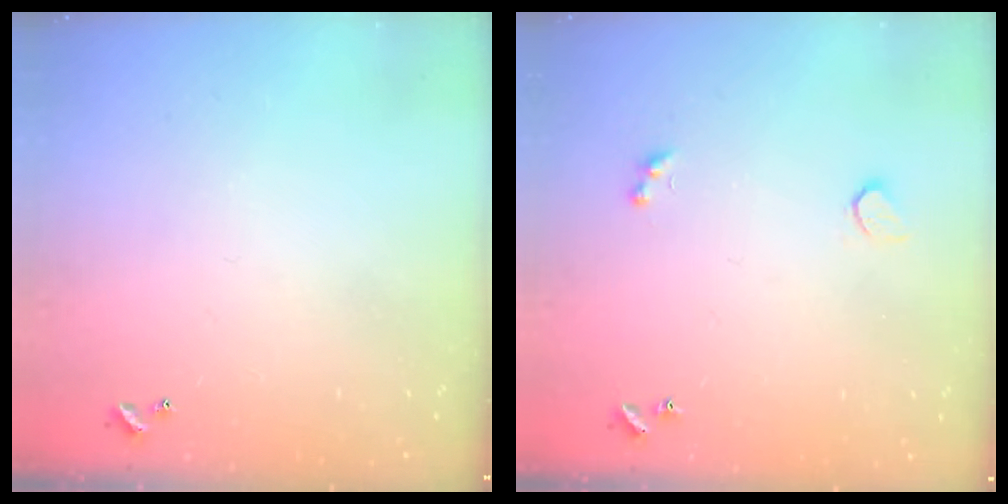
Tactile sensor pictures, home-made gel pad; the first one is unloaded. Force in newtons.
{"total": 2.6, "press": 2.2, "slide": 1.2}